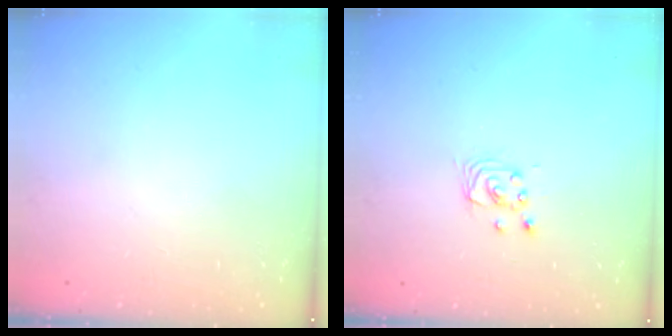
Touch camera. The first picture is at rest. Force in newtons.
{"total": 2.7, "press": 2.7, "slide": 0.2}